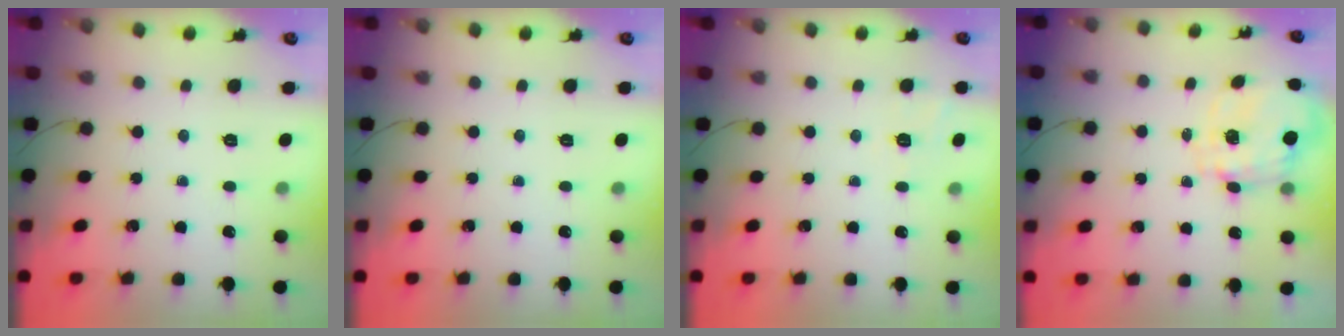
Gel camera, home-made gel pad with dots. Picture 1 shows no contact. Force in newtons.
{"total": 0.0}
{"total": 2.0, "press": 1.5, "slide": 1.4}
{"total": 2.9, "press": 2.7, "slide": 1.1}